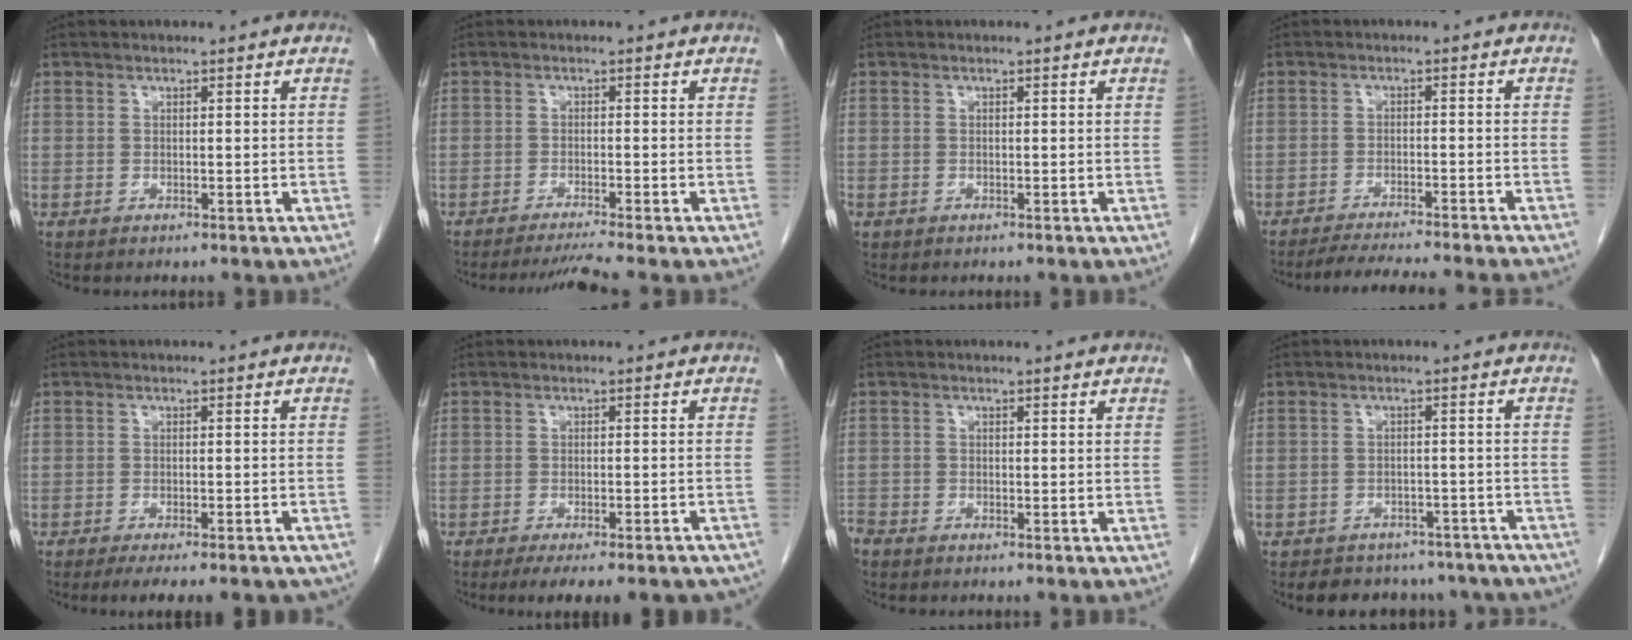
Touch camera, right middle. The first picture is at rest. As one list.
[{"total": 3.6, "force": [-3.0, -1.9, 0.9], "torque": [-0.025, -0.019, -0.054]}, {"total": 0.0}, {"total": 9.8, "force": [-8.8, -1.0, 4.0], "torque": [-0.043, -0.017, -0.130]}, {"total": 10.5, "force": [-8.7, 2.1, 5.5], "torque": [-0.066, -0.007, -0.104]}, {"total": 13.0, "force": [-11.0, 2.5, 6.5], "torque": [-0.071, -0.004, -0.131]}, {"total": 1.7, "force": [-1.6, 0.2, 0.4], "torque": [-0.006, -0.004, -0.030]}, {"total": 12.6, "force": [-10.7, 5.9, 3.0], "torque": [-0.037, 0.012, -0.112]}]